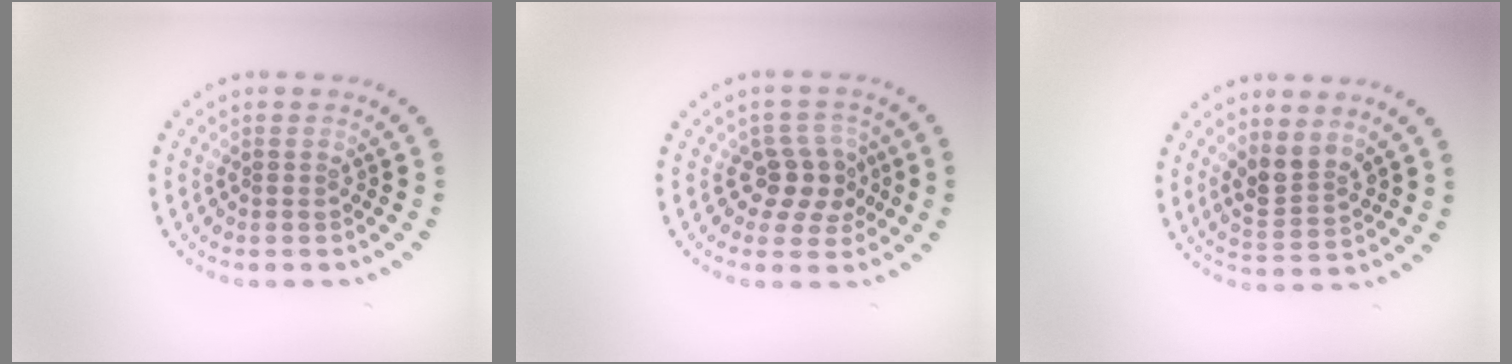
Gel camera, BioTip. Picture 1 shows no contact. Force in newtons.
{"total": 3.4, "press": 2.9, "slide": 1.6}
{"total": 2.9, "press": 2.6, "slide": 1.3}